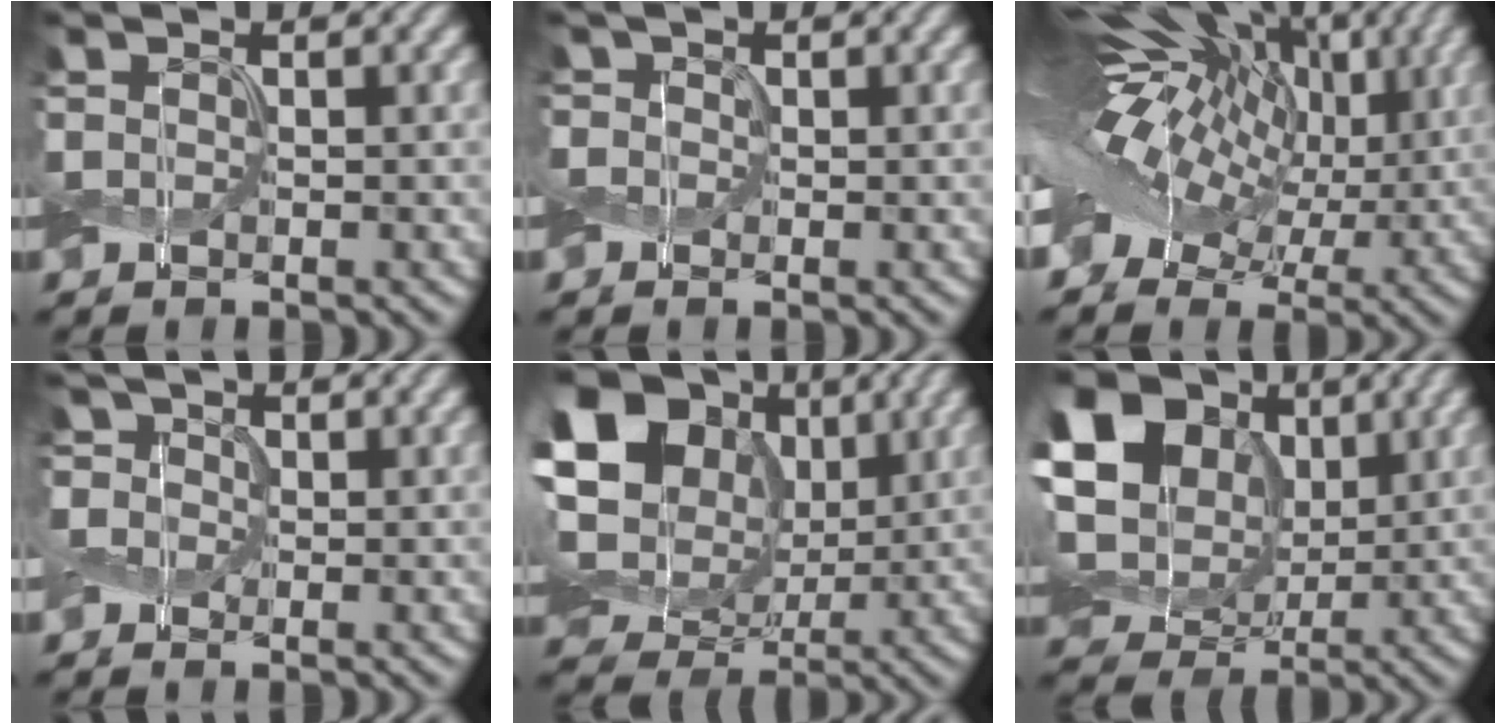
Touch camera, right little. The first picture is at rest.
{"total": 0.7, "force": [0.0, 0.7, 0.1], "torque": [-0.001, 0.001, -0.003]}
{"total": 18.8, "force": [4.2, 10.2, 15.3], "torque": [-0.250, 0.022, 0.062]}
{"total": 3.7, "force": [1.7, 2.9, 1.6], "torque": [-0.047, 0.010, 0.015]}
{"total": 19.9, "force": [6.3, 15.2, 11.1], "torque": [-0.247, 0.046, 0.095]}
{"total": 18.1, "force": [5.7, 14.2, 9.7], "torque": [-0.232, 0.042, 0.081]}